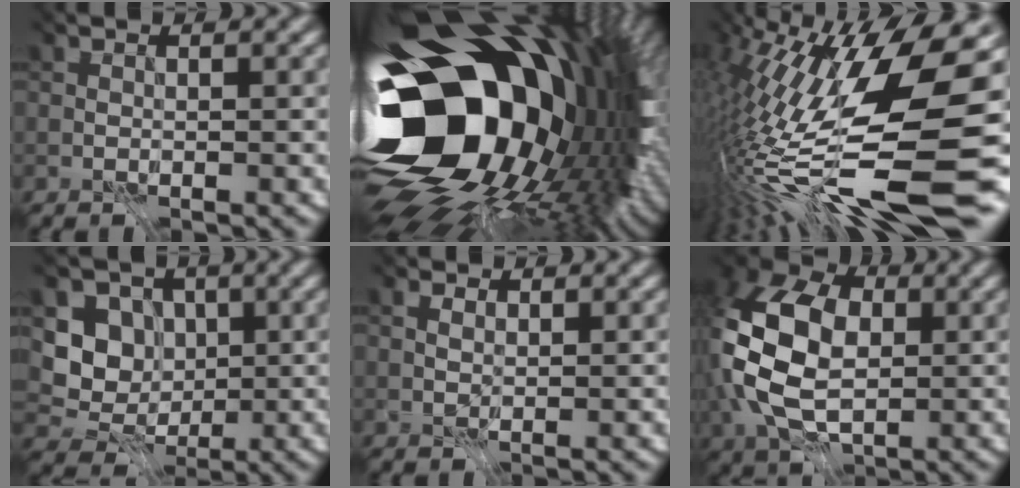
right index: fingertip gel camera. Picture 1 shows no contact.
{"total": 19.6, "force": [-2.4, 13.5, 13.9], "torque": [-0.254, -0.070, -0.007]}
{"total": 16.7, "force": [-4.2, 3.5, 15.8], "torque": [-0.306, -0.020, -0.054]}
{"total": 3.3, "force": [-0.6, 3.0, 1.2], "torque": [-0.028, -0.021, 0.000]}
{"total": 1.3, "force": [0.5, 1.0, 0.7], "torque": [-0.025, -0.004, 0.015]}
{"total": 9.8, "force": [-0.9, 6.4, 7.3], "torque": [-0.184, -0.012, 0.008]}